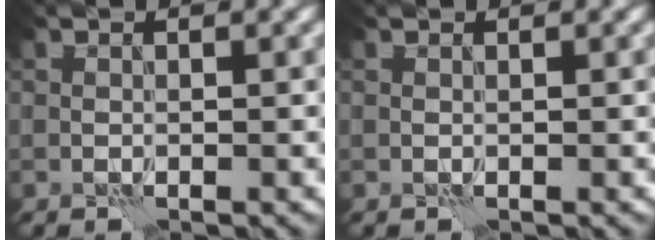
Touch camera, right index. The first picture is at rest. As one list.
[{"total": 0.6, "force": [0.5, 0.1, 0.1], "torque": [-0.008, -0.002, 0.003]}]